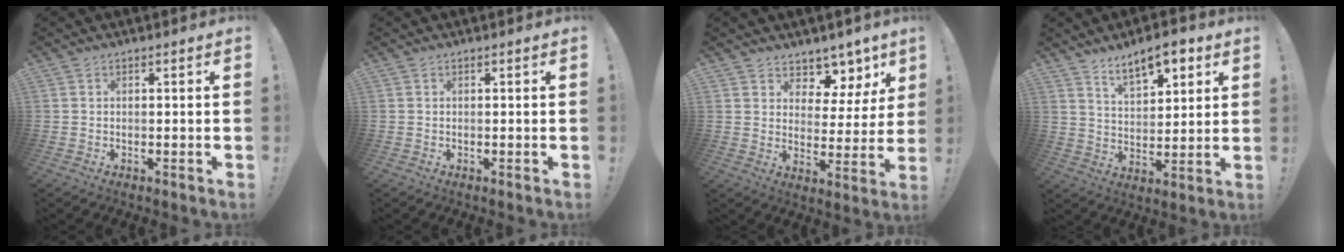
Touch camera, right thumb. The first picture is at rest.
{"total": 0.0}
{"total": 8.0, "force": [6.3, 4.8, 1.1], "torque": [-0.007, -0.064, 0.118]}
{"total": 10.8, "force": [7.2, 4.9, 6.4], "torque": [-0.096, -0.035, 0.130]}